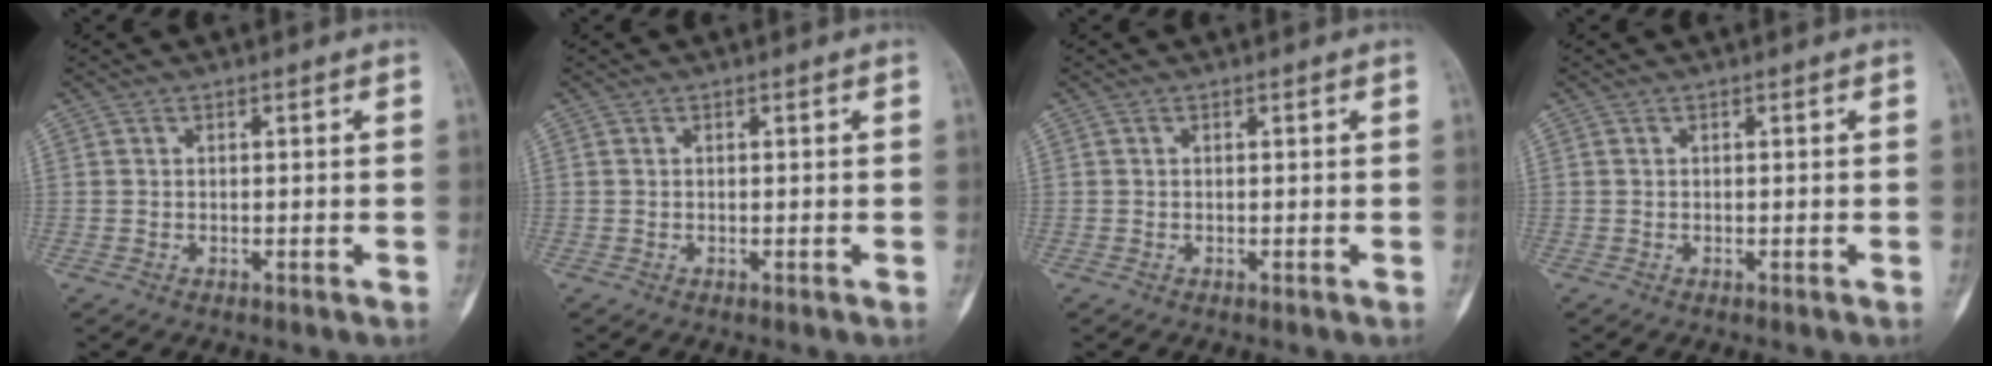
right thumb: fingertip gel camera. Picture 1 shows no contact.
{"total": 0.0}
{"total": 0.0}
{"total": 0.0}